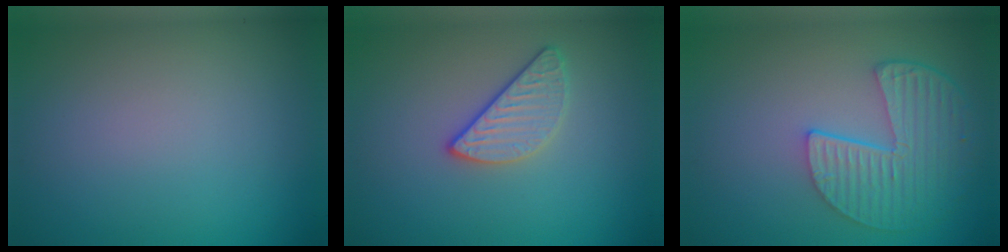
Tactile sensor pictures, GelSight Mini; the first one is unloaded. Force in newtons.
{"total": 2.5, "press": 2.4, "slide": 0.8}
{"total": 5.3, "press": 4.2, "slide": 3.2}